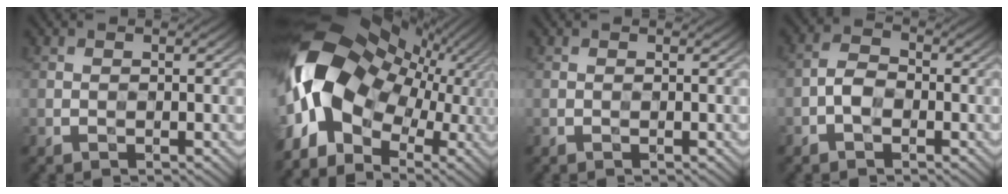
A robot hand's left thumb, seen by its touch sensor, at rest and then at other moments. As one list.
[{"total": 18.0, "force": [-0.9, 13.0, 12.4], "torque": [-0.258, -0.015, -0.012]}, {"total": 0.0}, {"total": 2.8, "force": [-1.0, 1.9, 1.8], "torque": [-0.034, 0.007, -0.031]}]